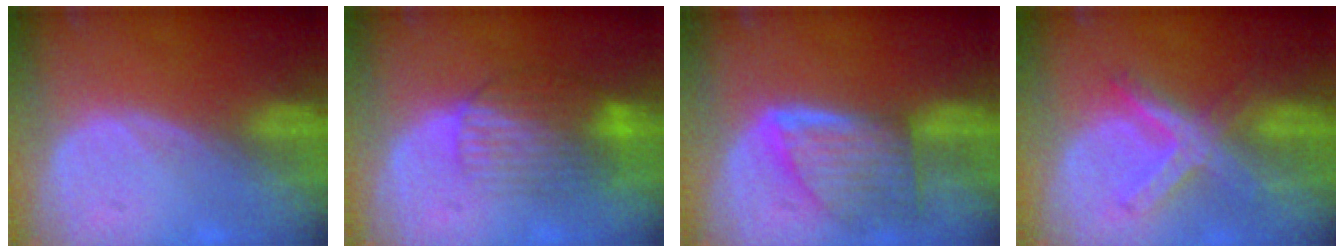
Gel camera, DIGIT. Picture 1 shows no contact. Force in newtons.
{"total": 8.3, "press": 7.2, "slide": 4.1}
{"total": 8.0, "press": 7.3, "slide": 3.4}
{"total": 7.6, "press": 6.5, "slide": 3.8}